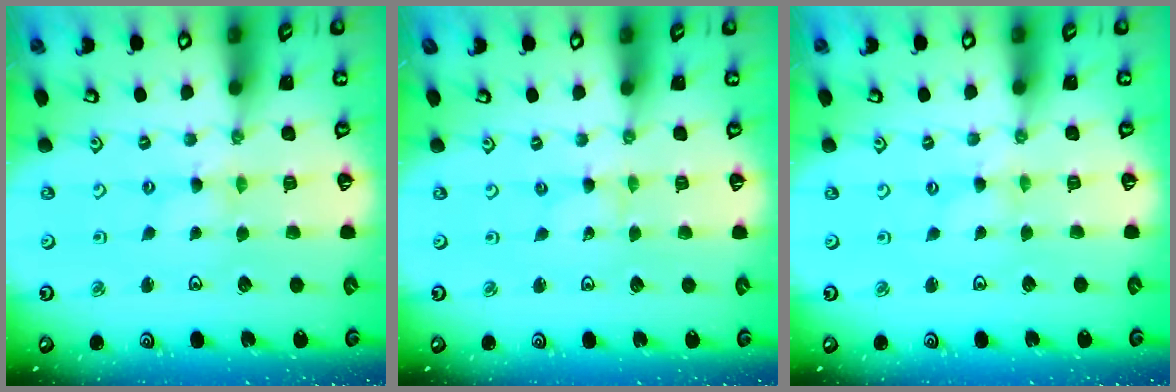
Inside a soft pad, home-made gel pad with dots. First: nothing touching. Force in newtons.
{"total": 0.0}
{"total": 0.0}